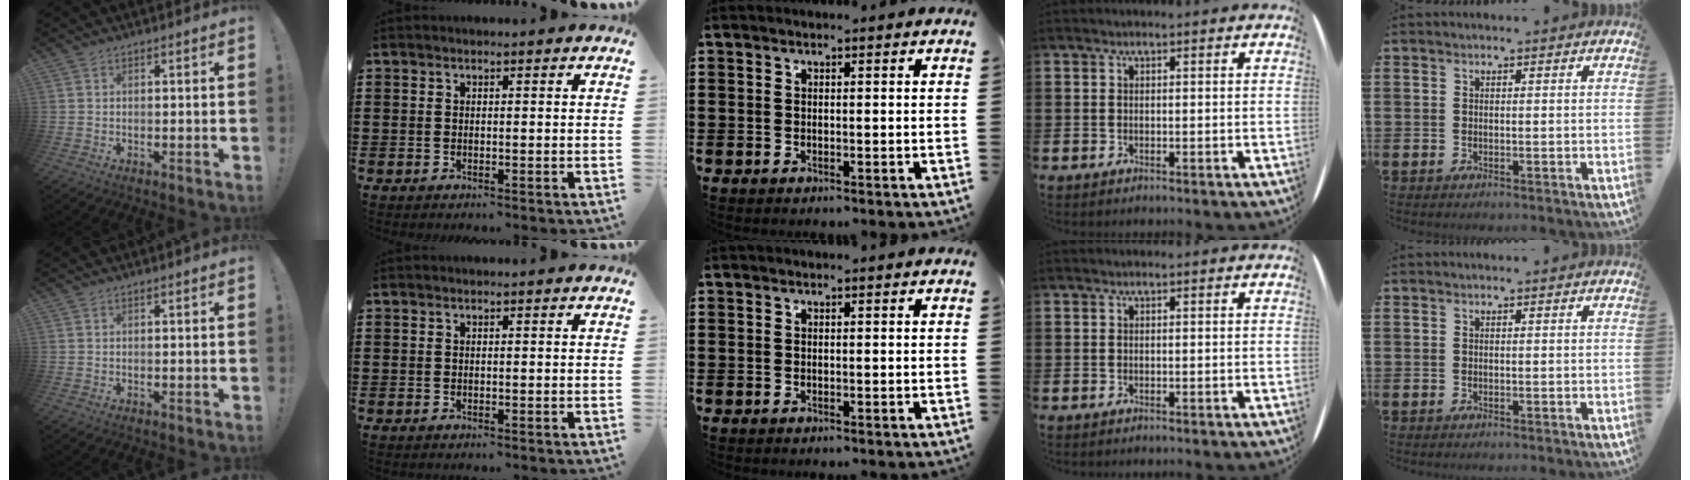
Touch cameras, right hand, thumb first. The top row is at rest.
{}